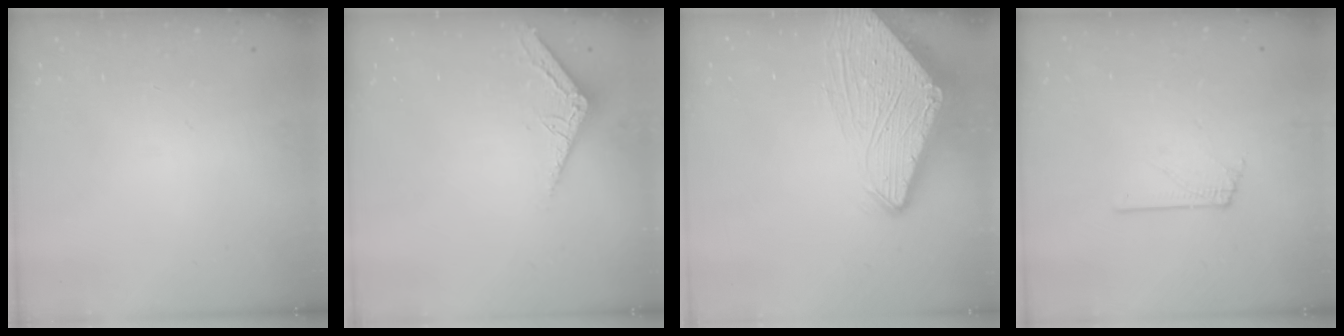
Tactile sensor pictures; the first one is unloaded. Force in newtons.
{"total": 3.6, "press": 3.6, "slide": 0.4}
{"total": 8.0, "press": 8.0, "slide": 0.7}
{"total": 1.6, "press": 1.6, "slide": 0.2}